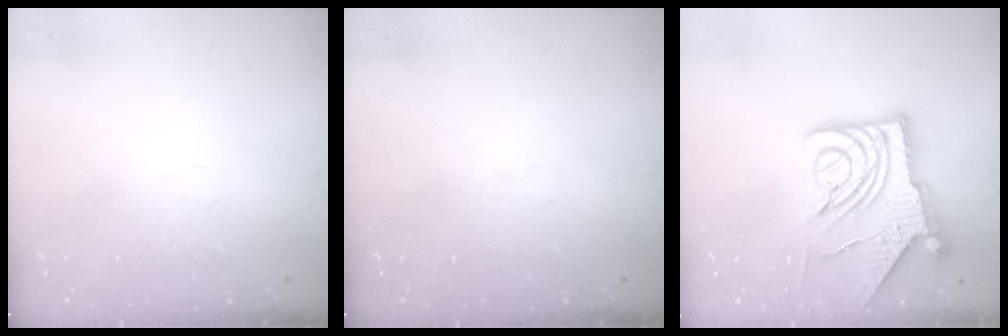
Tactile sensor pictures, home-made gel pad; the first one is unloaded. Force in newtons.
{"total": 0.0}
{"total": 13.5, "press": 13.4, "slide": 1.6}